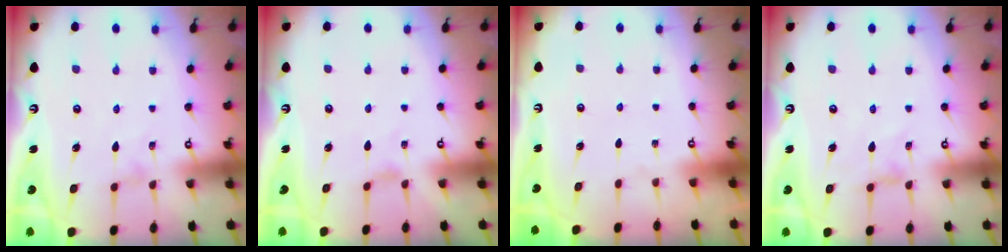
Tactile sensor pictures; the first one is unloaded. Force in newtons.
{"total": 0.9, "press": 0.9, "slide": 0.2}
{"total": 0.0}
{"total": 0.9, "press": 0.8, "slide": 0.3}